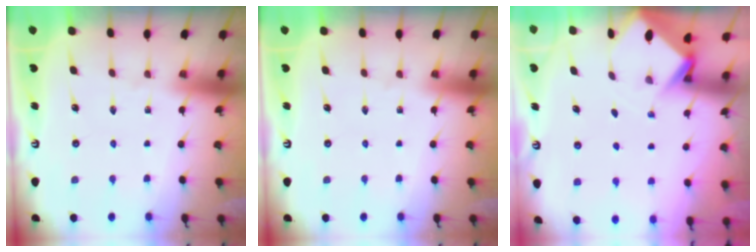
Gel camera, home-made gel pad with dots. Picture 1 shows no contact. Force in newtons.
{"total": 0.0}
{"total": 3.0, "press": 2.9, "slide": 0.3}